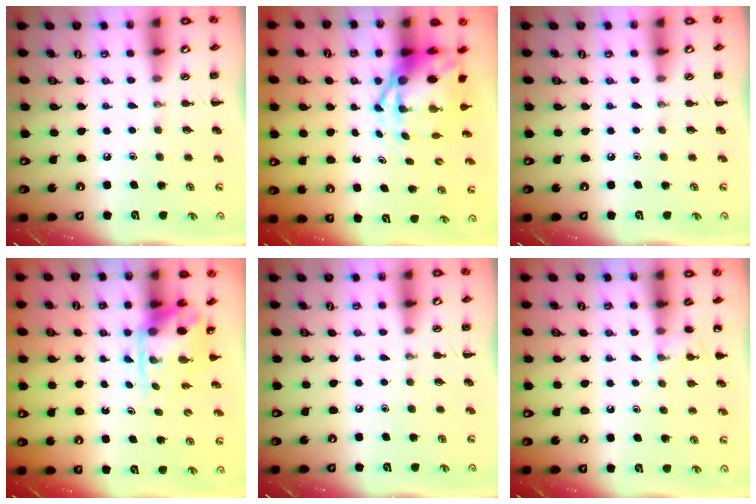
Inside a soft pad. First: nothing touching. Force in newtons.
{"total": 7.0, "press": 6.8, "slide": 1.9}
{"total": 0.0}
{"total": 3.7, "press": 3.7, "slide": 0.8}
{"total": 0.0}
{"total": 4.9, "press": 4.6, "slide": 1.7}